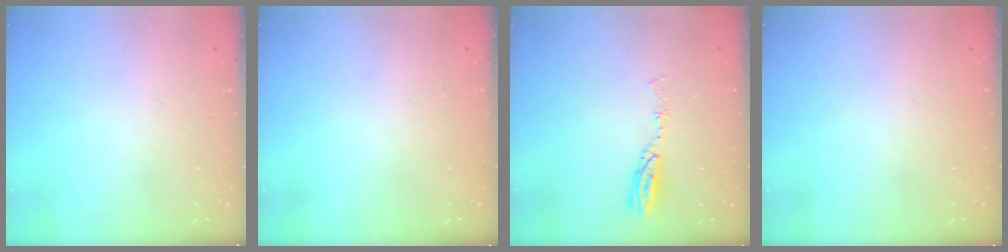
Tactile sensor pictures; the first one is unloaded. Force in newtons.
{"total": 0.0}
{"total": 5.0, "press": 5.0, "slide": 0.2}
{"total": 0.0}